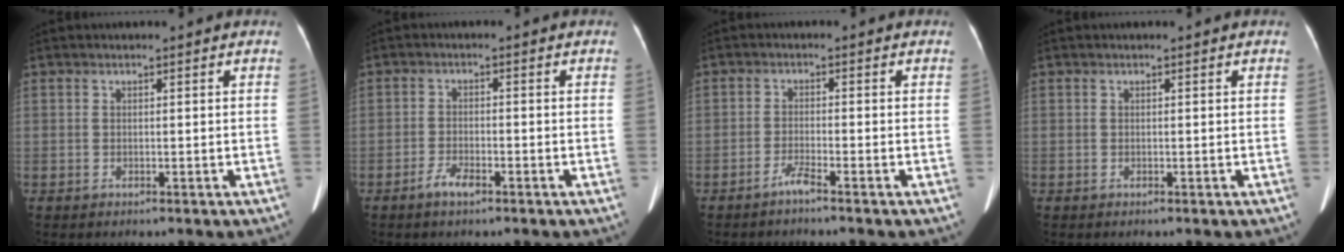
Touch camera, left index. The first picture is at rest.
{"total": 2.8, "force": [-2.0, 0.7, 1.8], "torque": [-0.039, 0.000, -0.038]}
{"total": 2.1, "force": [-1.8, -0.4, 1.1], "torque": [-0.027, -0.003, -0.035]}
{"total": 0.0}